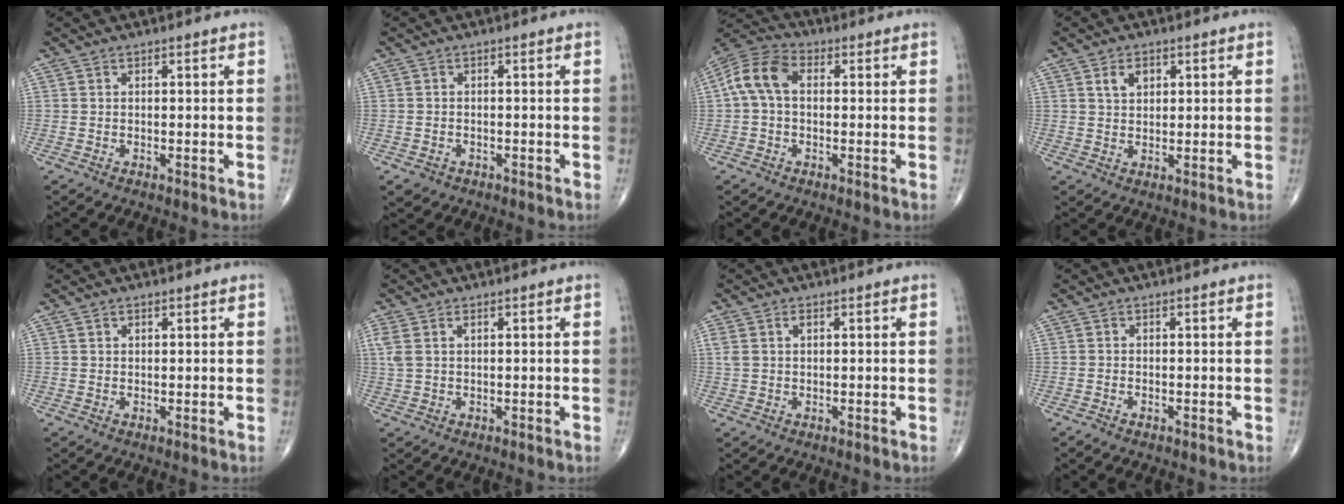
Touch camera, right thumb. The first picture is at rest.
{"total": 2.1, "force": [-1.2, 1.7, 0.6], "torque": [-0.007, 0.004, -0.014]}
{"total": 8.9, "force": [0.8, 5.9, 6.6], "torque": [-0.132, 0.029, 0.005]}
{"total": 3.5, "force": [1.5, 2.4, 2.1], "torque": [-0.026, -0.004, 0.028]}
{"total": 0.9, "force": [0.6, 0.6, 0.3], "torque": [0.001, -0.003, 0.008]}
{"total": 3.5, "force": [1.2, 1.9, 2.6], "torque": [-0.081, 0.015, 0.031]}
{"total": 2.8, "force": [1.0, 1.7, 1.9], "torque": [-0.047, 0.012, 0.026]}
{"total": 0.6, "force": [-0.4, 0.3, 0.4], "torque": [-0.012, 0.000, -0.009]}